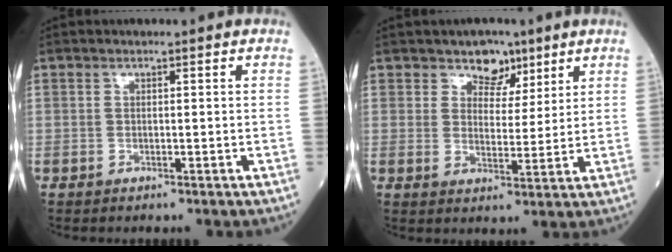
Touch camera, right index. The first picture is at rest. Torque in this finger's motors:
{"motor_torque": [0.05, 0.07, 0.01, 0.03]}